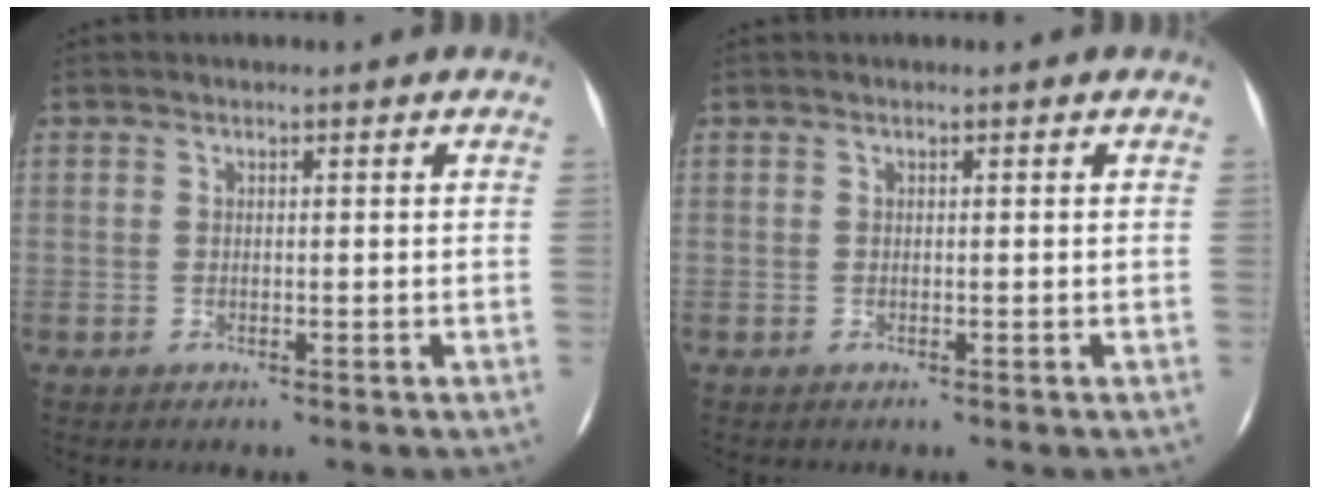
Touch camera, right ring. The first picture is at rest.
{"total": 0.0}